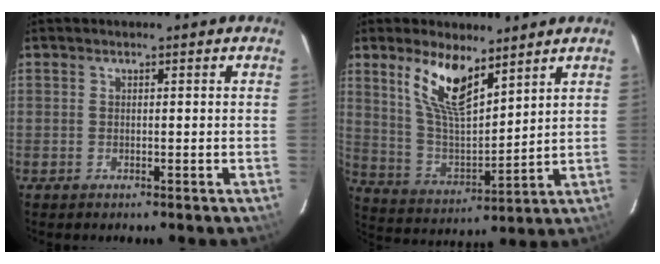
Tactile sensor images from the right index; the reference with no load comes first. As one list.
[{"total": 12.5, "force": [7.9, 4.4, 8.7], "torque": [-0.169, 0.003, 0.162]}]